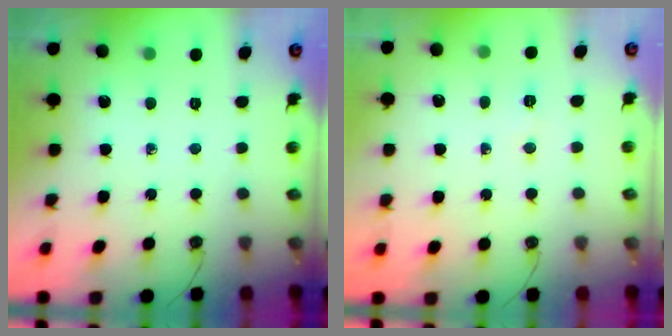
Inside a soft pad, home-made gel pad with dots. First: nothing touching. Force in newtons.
{"total": 2.8, "press": 2.8, "slide": 0.5}